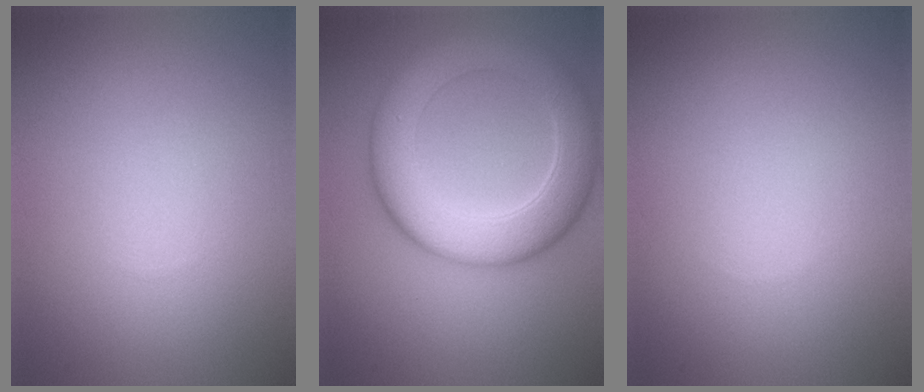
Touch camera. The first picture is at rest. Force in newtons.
{"total": 7.9, "press": 7.9, "slide": 0.5}
{"total": 0.0}